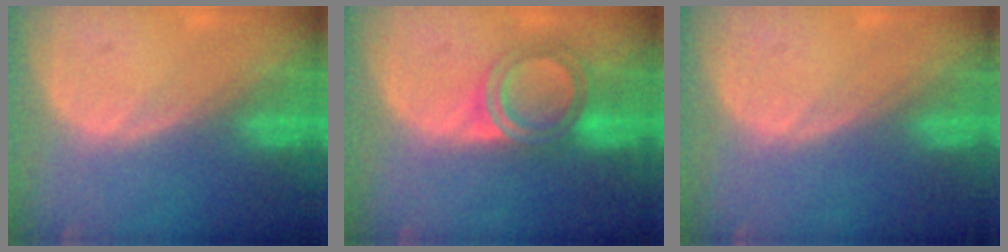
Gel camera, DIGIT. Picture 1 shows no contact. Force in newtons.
{"total": 5.3, "press": 5.2, "slide": 0.4}
{"total": 0.0}